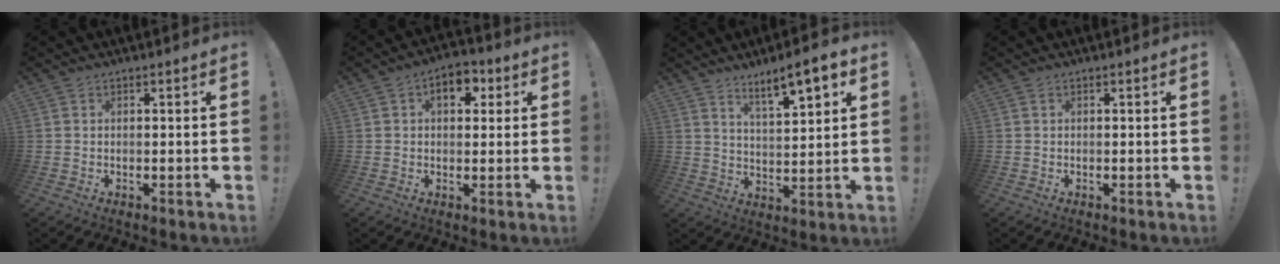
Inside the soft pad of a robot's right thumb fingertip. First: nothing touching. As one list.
[{"total": 7.2, "force": [2.2, 4.6, 5.1], "torque": [-0.058, 0.002, 0.033]}, {"total": 9.9, "force": [6.9, 1.8, 6.9], "torque": [-0.105, -0.038, 0.112]}, {"total": 0.0}]